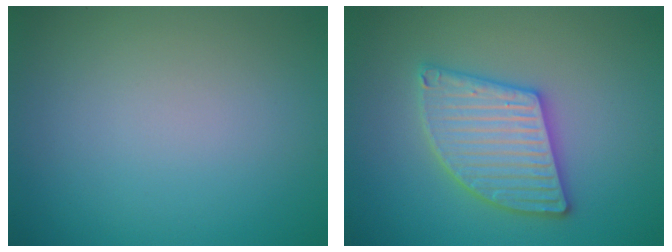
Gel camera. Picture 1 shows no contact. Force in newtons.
{"total": 5.5, "press": 5.5, "slide": 0.7}